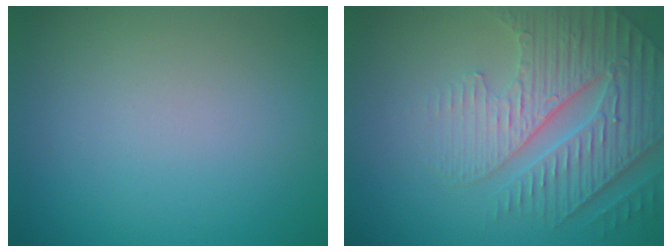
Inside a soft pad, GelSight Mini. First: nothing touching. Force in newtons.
{"total": 5.7, "press": 4.9, "slide": 3.0}